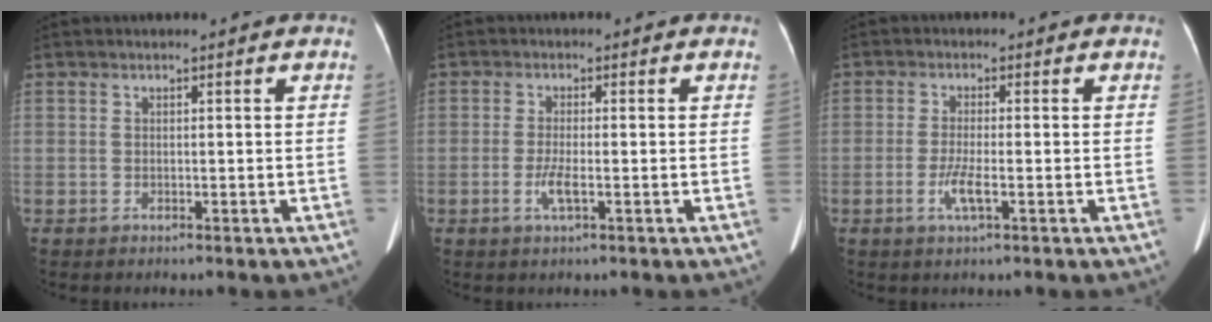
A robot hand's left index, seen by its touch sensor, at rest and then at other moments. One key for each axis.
{"total": 2.7, "fx": -0.9, "fy": 0.4, "fz": 2.5, "tx": -0.055, "ty": -0.003, "tz": -0.017}
{"total": 3.3, "fx": -1.2, "fy": 0.4, "fz": 3.1, "tx": -0.066, "ty": -0.004, "tz": -0.022}